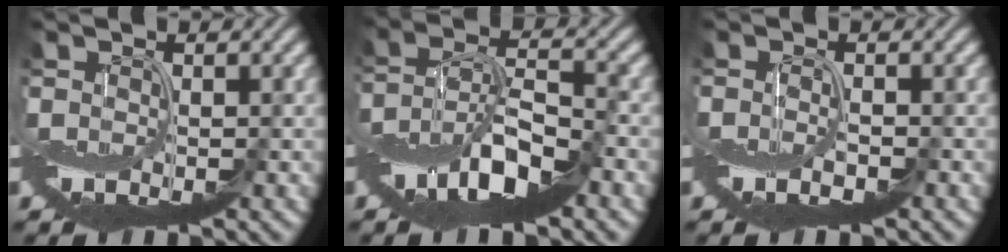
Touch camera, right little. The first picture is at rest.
{"total": 7.3, "force": [-4.1, 2.6, 5.5], "torque": [-0.105, 0.008, -0.084]}
{"total": 1.4, "force": [-0.7, 0.1, 1.2], "torque": [-0.028, -0.002, -0.015]}